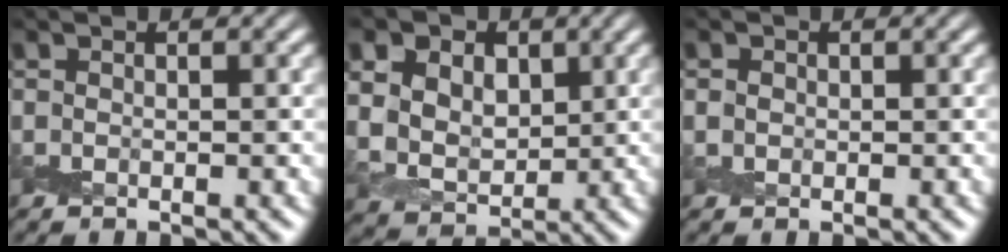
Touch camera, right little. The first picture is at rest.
{"total": 11.3, "force": [4.3, 8.4, 6.1], "torque": [-0.110, 0.031, 0.060]}
{"total": 0.8, "force": [0.1, 0.8, 0.3], "torque": [-0.005, -0.001, 0.000]}